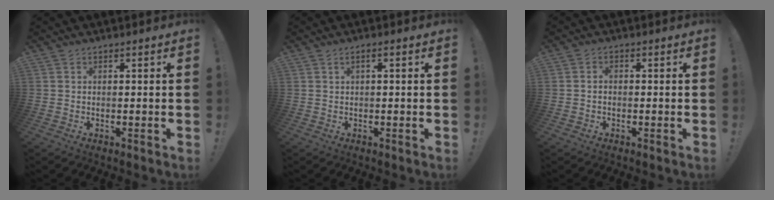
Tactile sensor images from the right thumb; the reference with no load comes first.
{"total": 1.2, "force": [-0.1, 0.0, 1.2], "torque": [-0.031, 0.003, -0.001]}
{"total": 1.5, "force": [-0.9, 0.8, 0.9], "torque": [-0.022, 0.008, -0.015]}